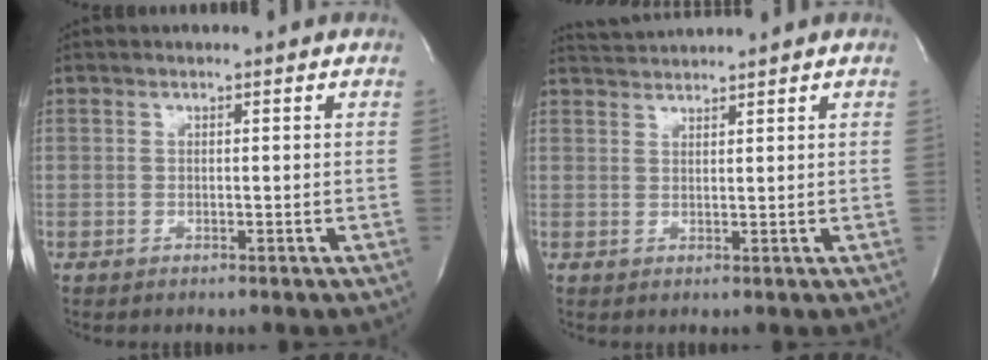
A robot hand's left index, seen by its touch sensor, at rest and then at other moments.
{"total": 2.8, "force": [2.6, -1.0, -0.2], "torque": [0.000, 0.007, 0.055]}